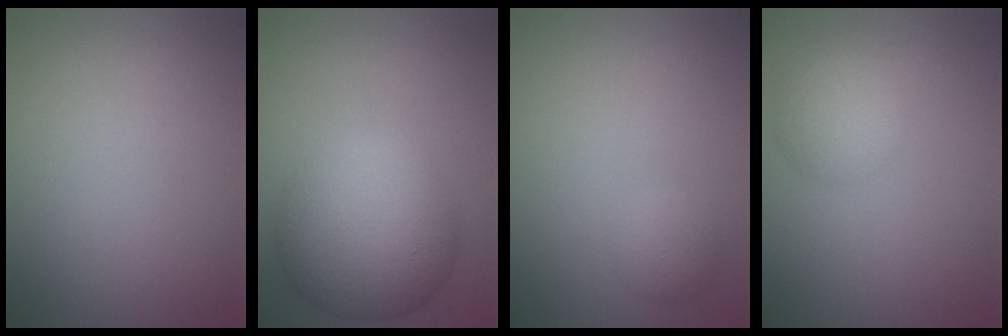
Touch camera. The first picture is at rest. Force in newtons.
{"total": 11.0, "press": 11.0, "slide": 0.4}
{"total": 1.6, "press": 1.6, "slide": 0.1}
{"total": 3.3, "press": 3.3, "slide": 0.0}